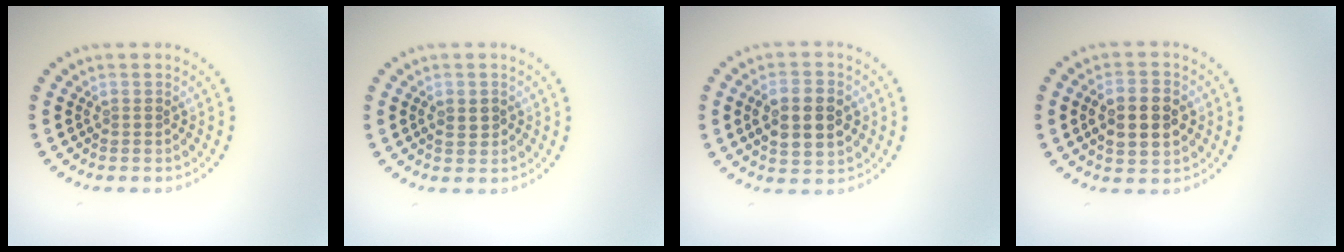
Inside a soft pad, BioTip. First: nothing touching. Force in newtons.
{"total": 1.3, "press": 1.3, "slide": 0.0}
{"total": 5.6, "press": 5.6, "slide": 0.5}
{"total": 4.5, "press": 4.5, "slide": 0.2}